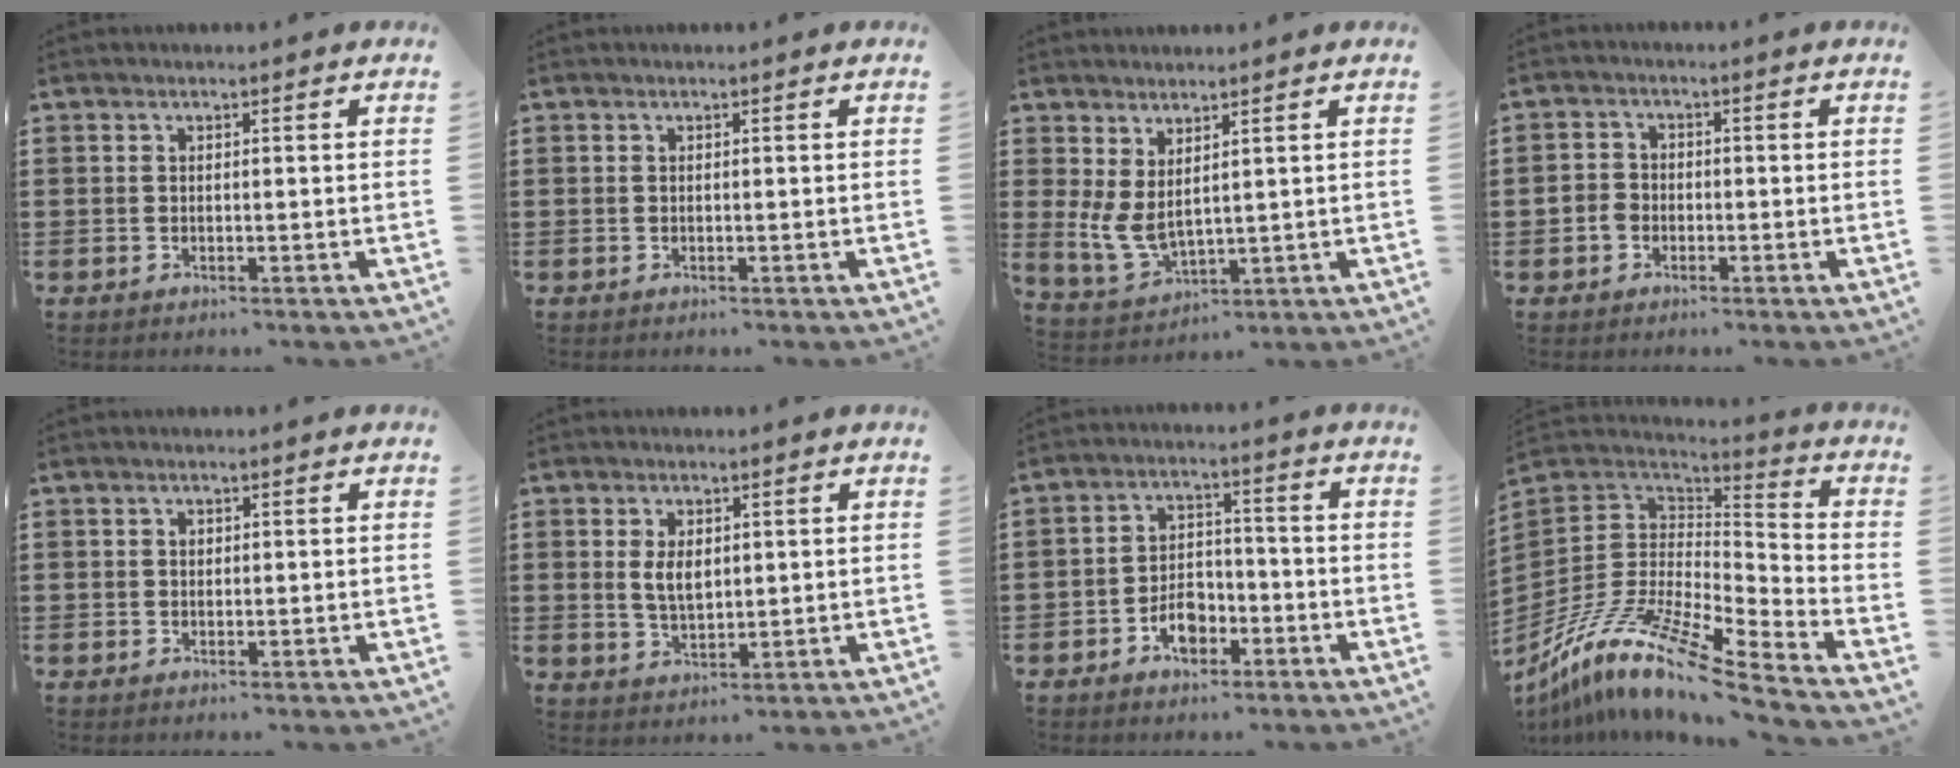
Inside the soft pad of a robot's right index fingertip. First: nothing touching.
{"total": 0.0}
{"total": 4.7, "force": [1.4, 2.4, 3.8], "torque": [-0.105, -0.013, 0.023]}
{"total": 2.4, "force": [-1.1, 1.9, 0.8], "torque": [-0.028, 0.003, -0.025]}
{"total": 0.7, "force": [0.3, 0.5, 0.3], "torque": [-0.006, 0.003, 0.006]}
{"total": 4.1, "force": [0.8, 2.3, 3.3], "torque": [-0.068, 0.008, 0.013]}
{"total": 5.3, "force": [-2.8, 3.4, 3.0], "torque": [-0.043, 0.007, -0.051]}
{"total": 13.3, "force": [-9.4, 2.7, 9.0], "torque": [-0.197, 0.007, -0.185]}